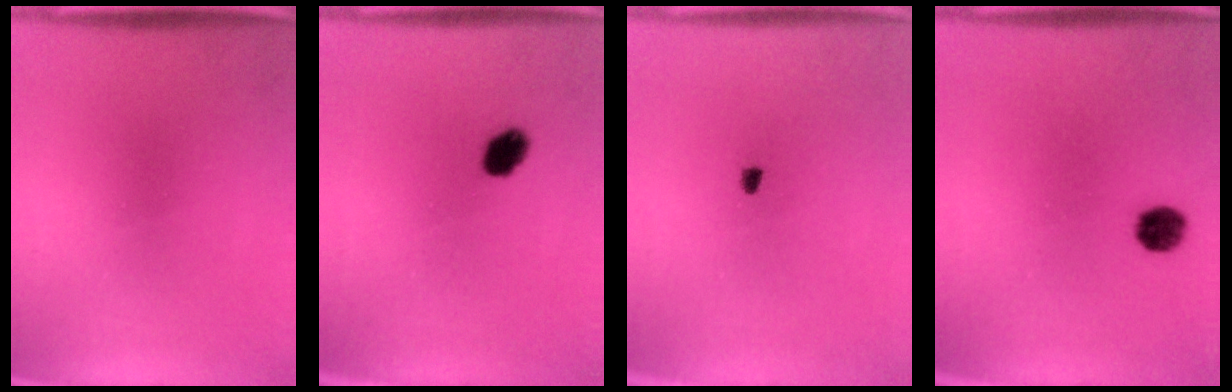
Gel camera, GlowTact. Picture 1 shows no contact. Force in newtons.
{"total": 4.0}
{"total": 1.0}
{"total": 4.0}